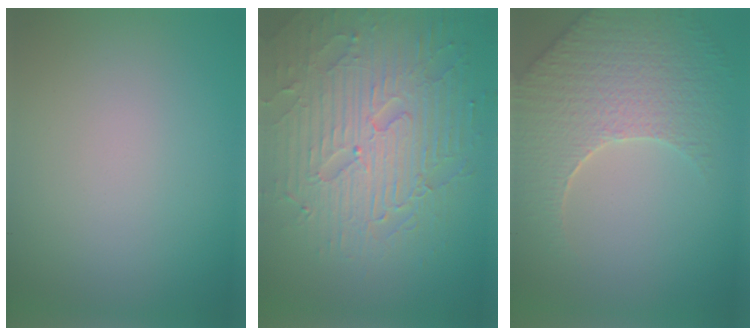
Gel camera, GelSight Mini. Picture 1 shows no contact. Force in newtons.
{"total": 8.2, "press": 6.1, "slide": 5.5}
{"total": 5.9, "press": 5.1, "slide": 3.0}